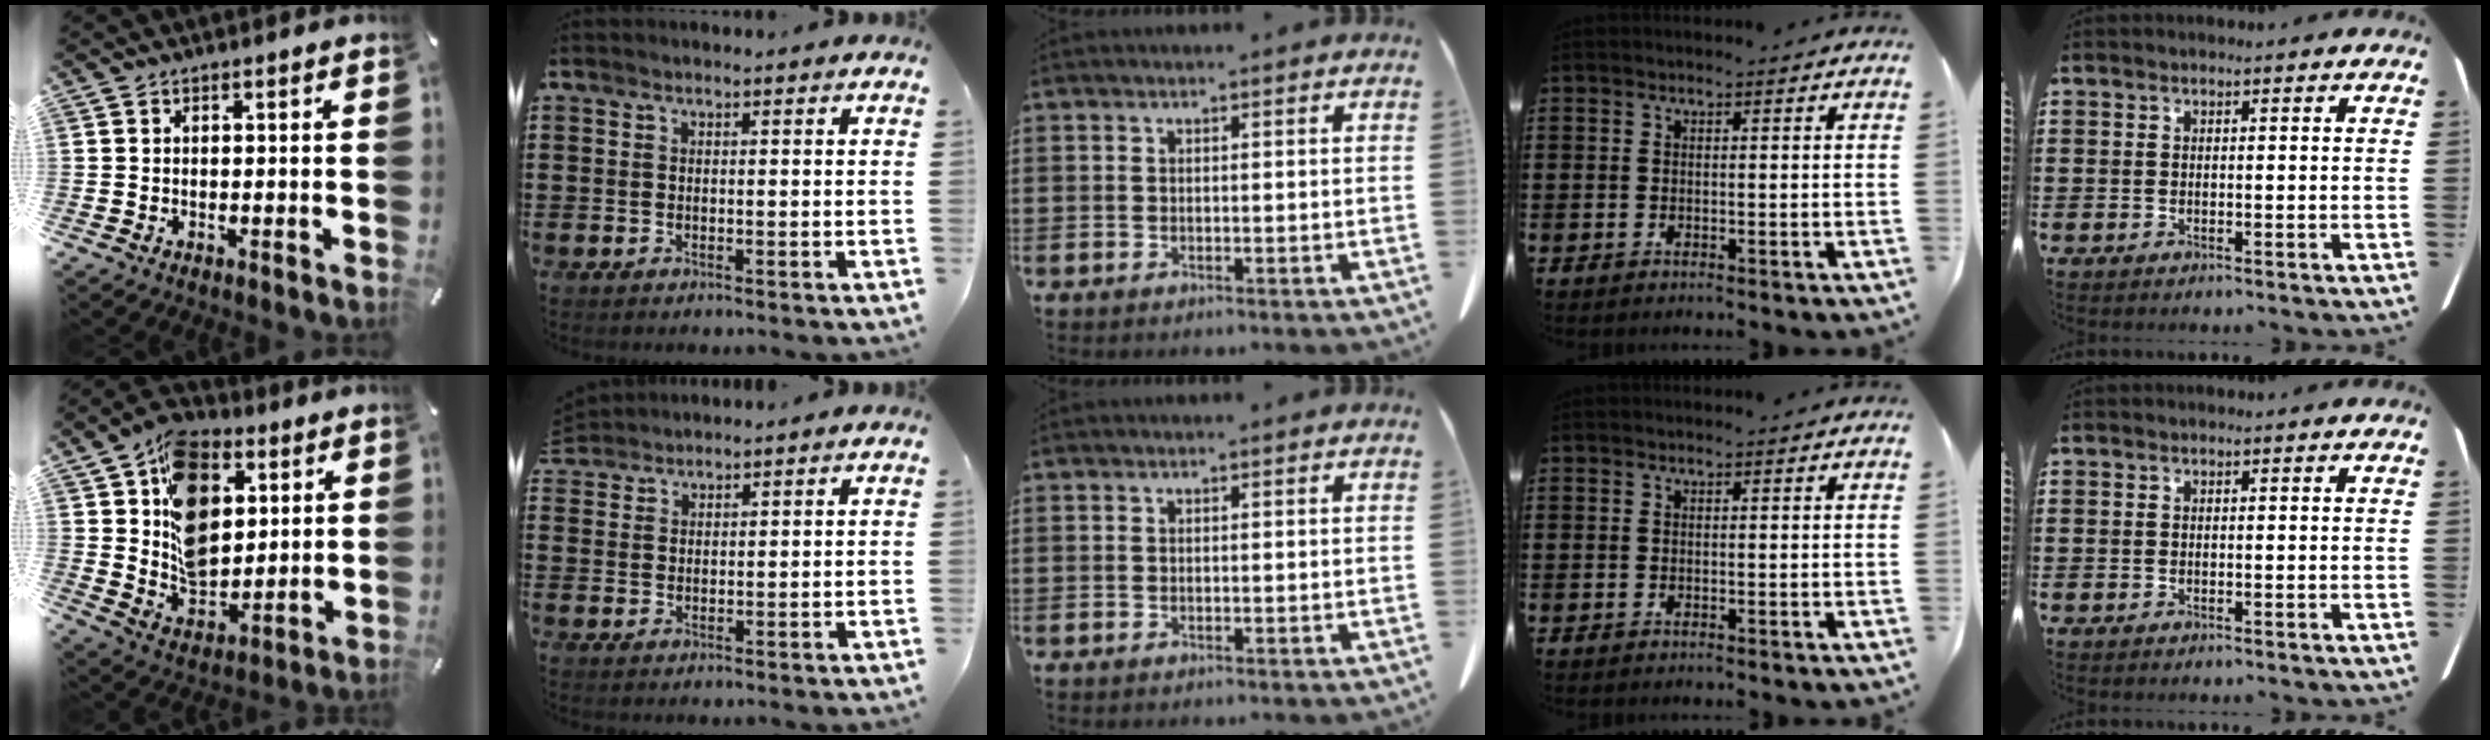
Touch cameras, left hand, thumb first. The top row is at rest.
{"thumb": {"total": 16.4, "force": [5.2, 12.4, 9.4], "torque": [-0.158, -0.018, 0.100]}, "index": {"total": 2.1, "force": [2.1, 0.2, -0.4], "torque": [0.002, -0.002, 0.042]}}